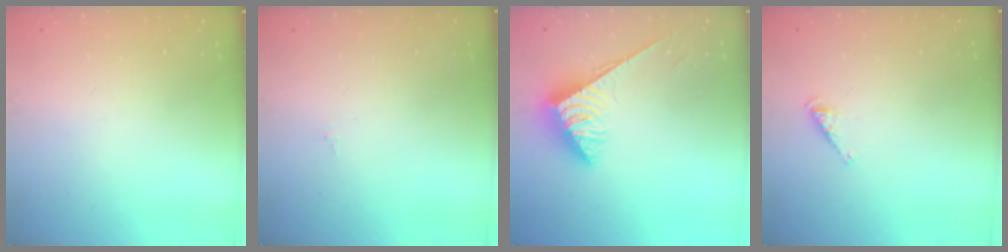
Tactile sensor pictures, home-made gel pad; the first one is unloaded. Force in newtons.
{"total": 0.0}
{"total": 3.7, "press": 3.7, "slide": 0.6}
{"total": 2.5, "press": 2.5, "slide": 0.5}